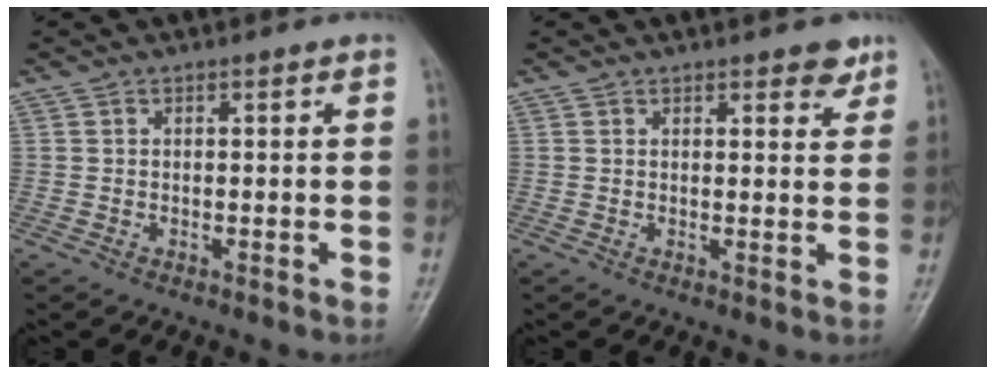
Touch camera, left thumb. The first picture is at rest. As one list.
[{"total": 3.5, "force": [2.4, 1.5, 2.1], "torque": [-0.007, -0.012, 0.028]}]